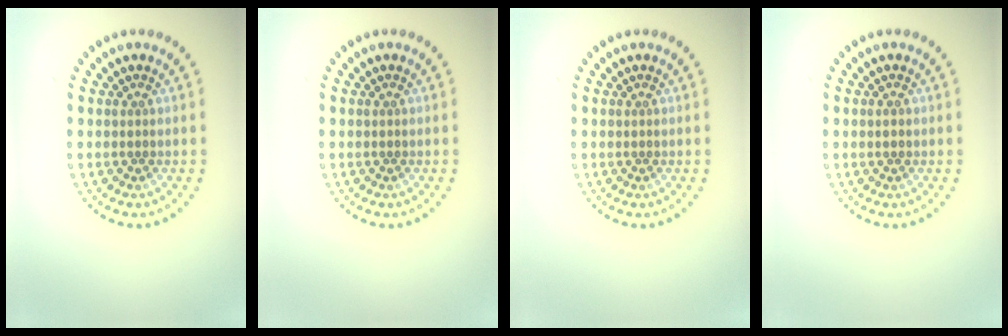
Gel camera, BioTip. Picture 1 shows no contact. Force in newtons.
{"total": 0.0}
{"total": 0.0}
{"total": 0.9, "press": 0.9, "slide": 0.0}